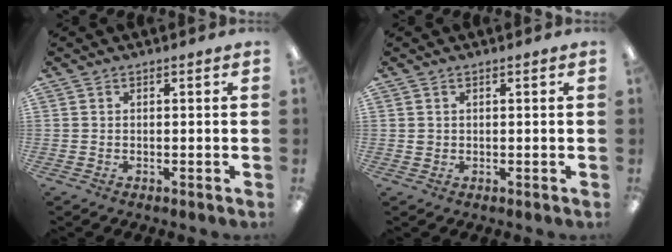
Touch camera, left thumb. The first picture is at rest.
{"total": 1.1, "force": [0.4, 1.0, 0.3], "torque": [-0.007, 0.005, 0.006]}